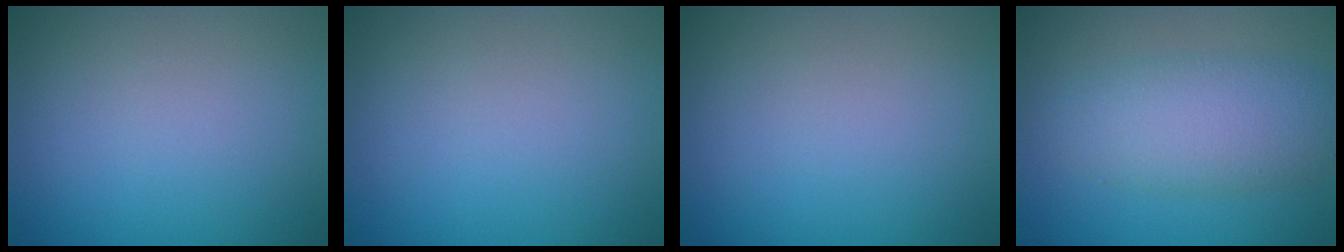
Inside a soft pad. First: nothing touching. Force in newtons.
{"total": 0.0}
{"total": 0.0}
{"total": 5.1, "press": 5.1, "slide": 0.1}